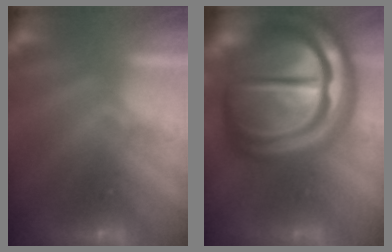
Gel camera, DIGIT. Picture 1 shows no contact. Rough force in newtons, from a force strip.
{"total": 5.6}